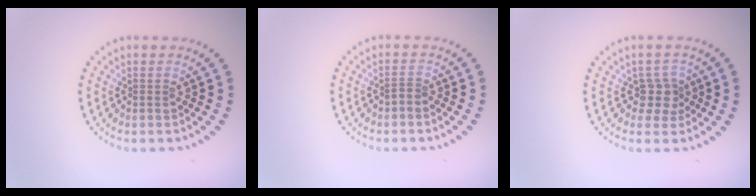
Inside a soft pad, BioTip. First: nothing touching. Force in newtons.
{"total": 0.6, "press": 0.4, "slide": 0.5}
{"total": 2.1, "press": 1.8, "slide": 1.1}